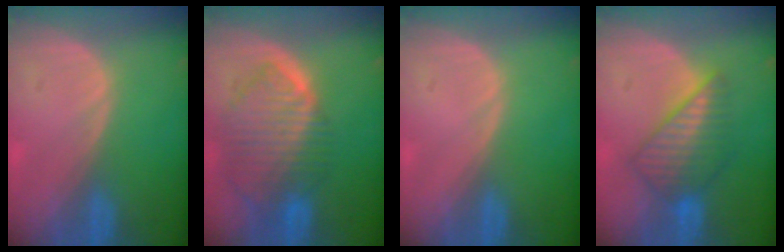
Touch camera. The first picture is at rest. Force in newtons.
{"total": 9.9, "press": 8.4, "slide": 5.2}
{"total": 0.0}
{"total": 6.6, "press": 6.5, "slide": 1.2}